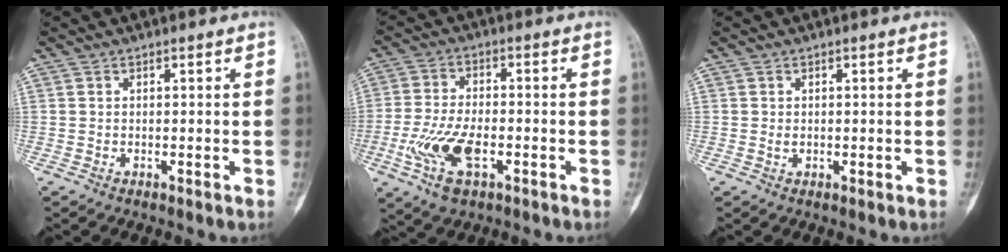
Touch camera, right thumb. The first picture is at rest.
{"total": 10.8, "force": [-3.6, 5.3, 8.7], "torque": [-0.183, 0.008, -0.067]}
{"total": 0.6, "force": [0.1, 0.5, 0.4], "torque": [-0.003, 0.000, 0.002]}